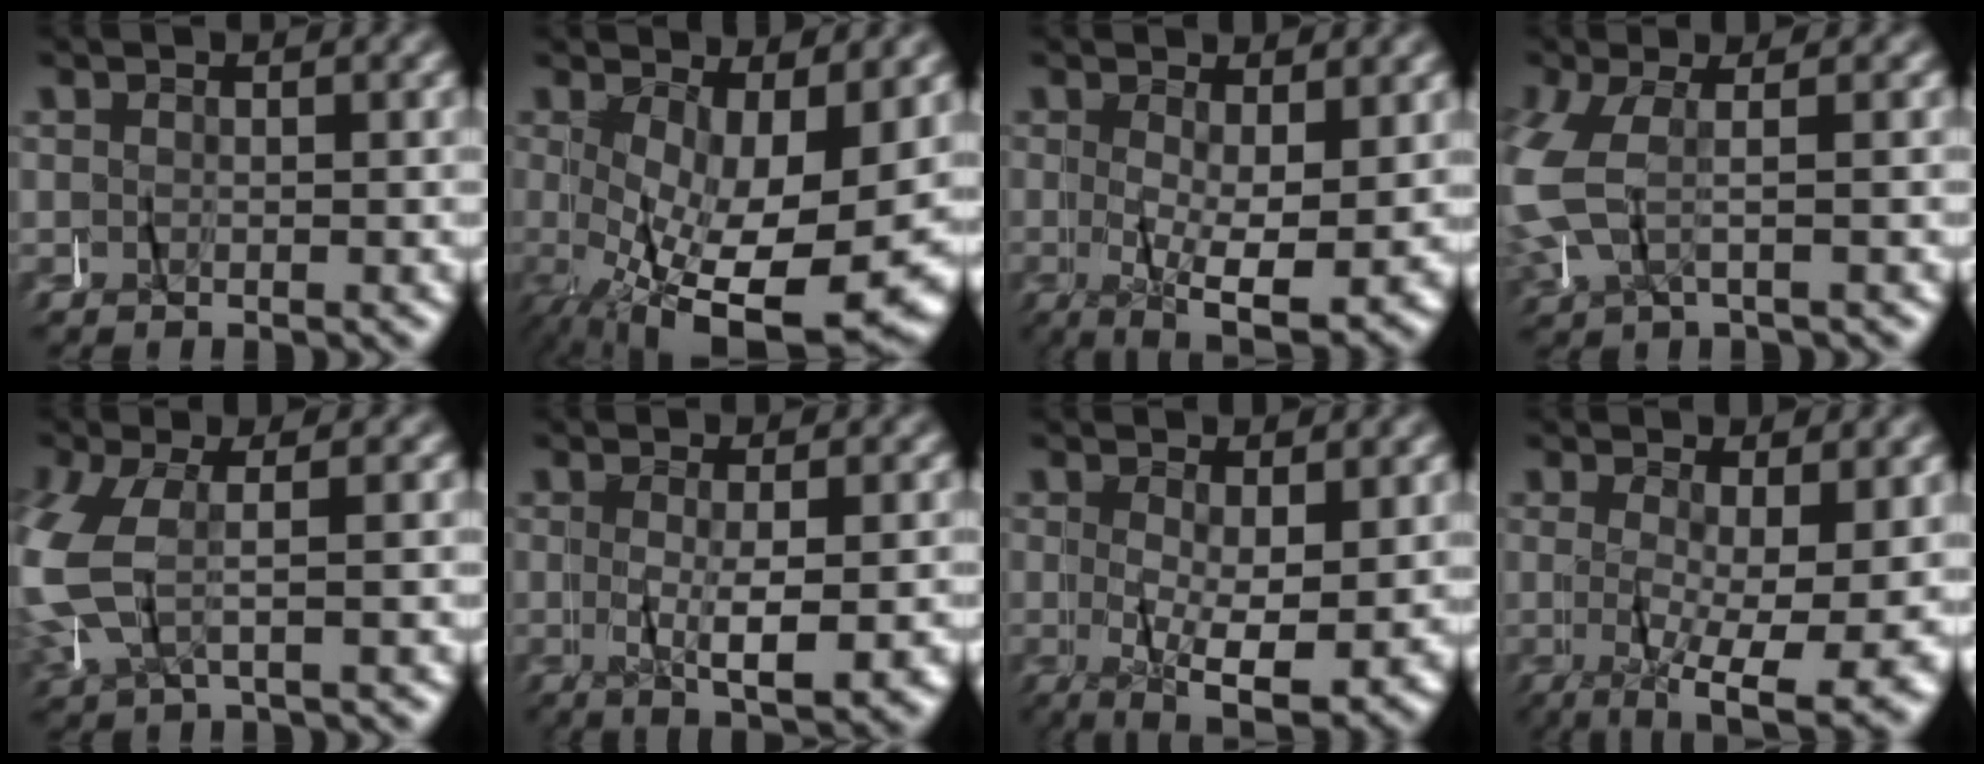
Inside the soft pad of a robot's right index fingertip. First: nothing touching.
{"total": 12.3, "force": [-4.2, 4.4, 10.7], "torque": [-0.164, -0.052, -0.036]}
{"total": 7.2, "force": [-1.2, 2.6, 6.6], "torque": [-0.096, -0.026, -0.011]}
{"total": 3.5, "force": [-0.2, 2.0, 2.8], "torque": [-0.096, 0.000, -0.002]}
{"total": 4.7, "force": [-0.2, 2.9, 3.7], "torque": [-0.118, -0.002, -0.001]}
{"total": 4.8, "force": [-1.1, 0.5, 4.6], "torque": [-0.073, -0.004, -0.014]}
{"total": 7.1, "force": [-1.2, 2.7, 6.5], "torque": [-0.093, -0.025, -0.012]}
{"total": 7.2, "force": [-2.3, 1.8, 6.5], "torque": [-0.089, -0.025, -0.030]}